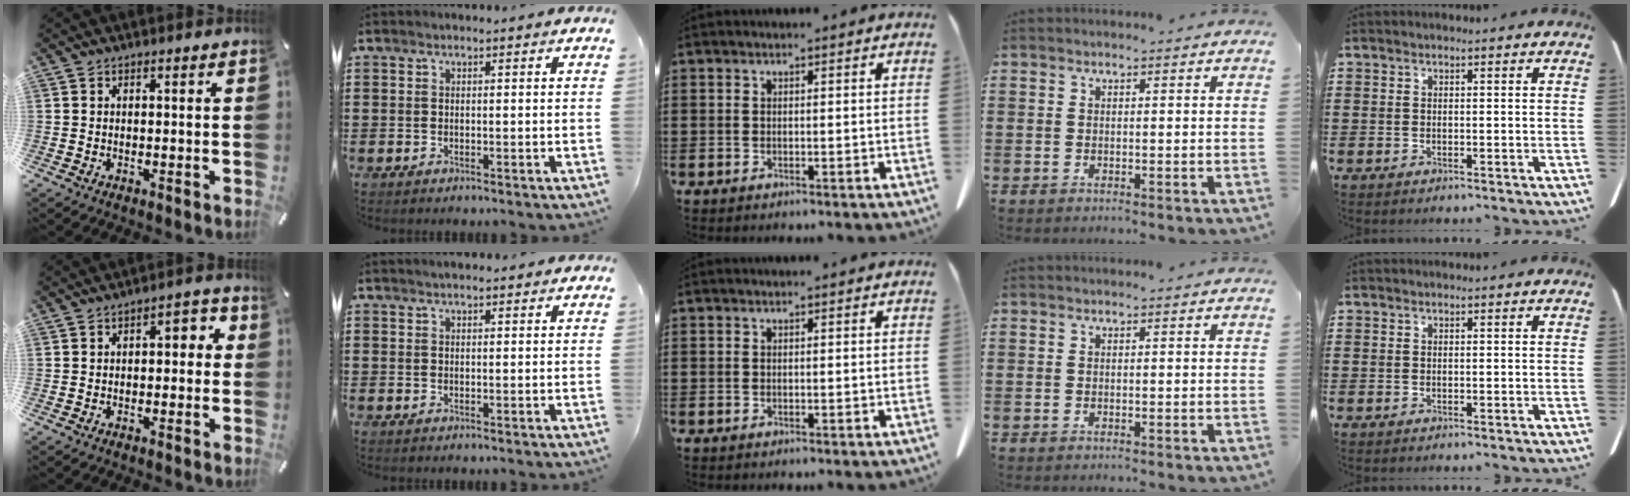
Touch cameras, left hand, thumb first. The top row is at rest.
{"thumb": {"total": 3.7, "force": [-0.9, 2.3, 2.8], "torque": [-0.039, 0.012, -0.025]}, "index": {"total": 1.4, "force": [1.3, 0.2, 0.5], "torque": [-0.011, 0.003, 0.024]}}